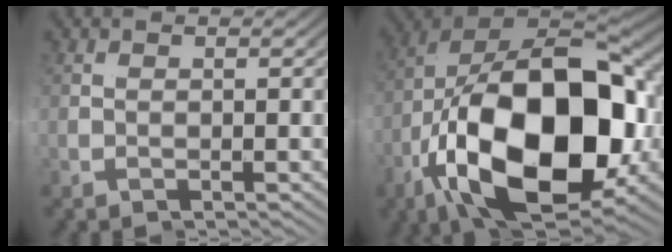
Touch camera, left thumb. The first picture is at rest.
{"total": 24.0, "force": [-3.1, 12.9, 19.9], "torque": [-0.386, -0.037, -0.031]}